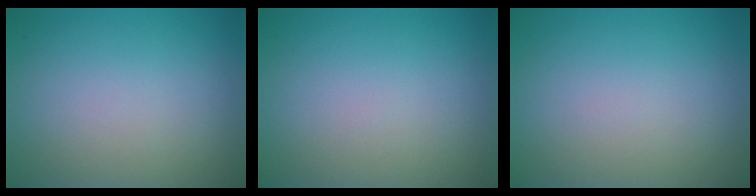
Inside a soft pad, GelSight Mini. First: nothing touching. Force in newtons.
{"total": 0.0}
{"total": 0.0}